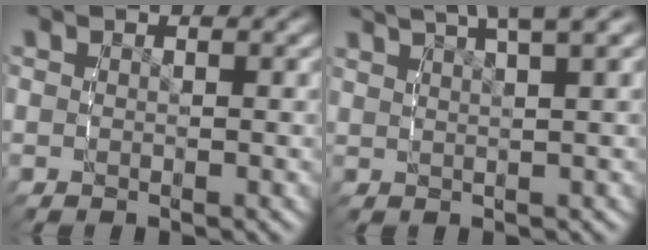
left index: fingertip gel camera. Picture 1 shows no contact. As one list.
[{"total": 6.8, "force": [5.1, 2.4, 3.9], "torque": [-0.053, 0.025, 0.071]}]